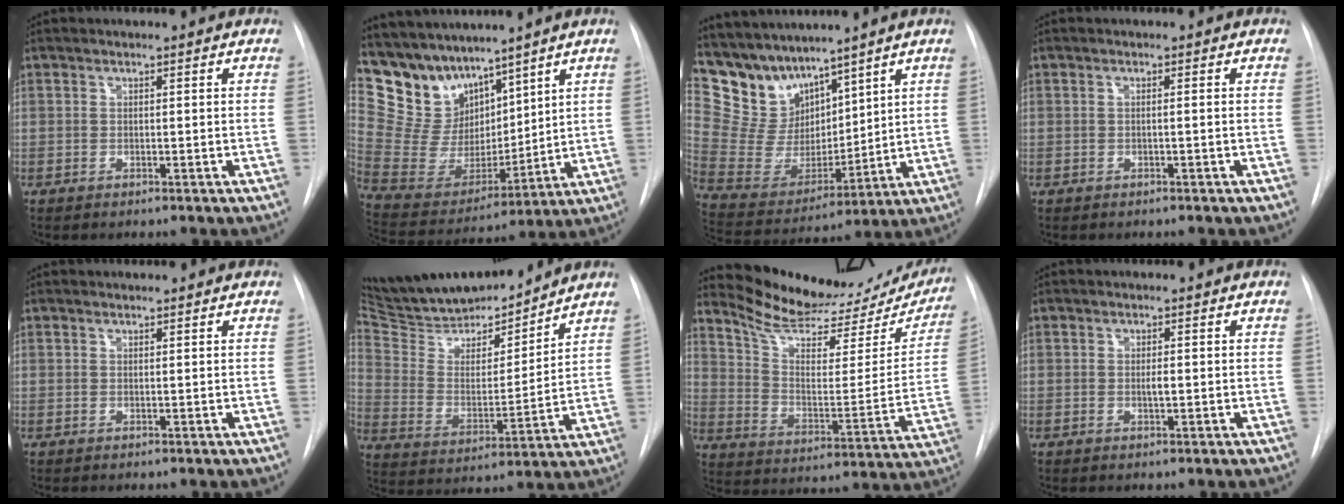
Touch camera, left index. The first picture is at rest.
{"total": 12.7, "force": [10.6, 6.0, 3.4], "torque": [-0.083, 0.024, 0.219]}
{"total": 11.7, "force": [10.1, 5.2, 2.5], "torque": [-0.071, 0.024, 0.212]}
{"total": 0.6, "force": [-0.2, -0.2, 0.6], "torque": [-0.011, 0.004, -0.002]}
{"total": 1.2, "force": [1.2, 0.1, -0.1], "torque": [-0.005, 0.009, 0.022]}
{"total": 19.4, "force": [18.1, 4.0, 5.8], "torque": [-0.101, -0.006, 0.310]}
{"total": 24.5, "force": [22.2, 6.9, 7.7], "torque": [-0.111, -0.048, 0.299]}
{"total": 0.8, "force": [0.1, 0.2, 0.7], "torque": [-0.012, -0.002, 0.004]}